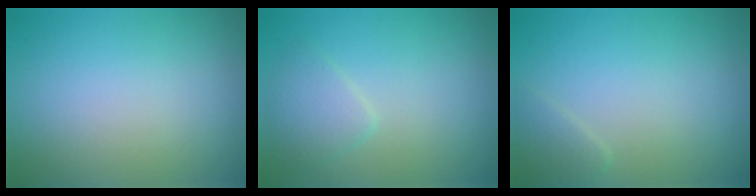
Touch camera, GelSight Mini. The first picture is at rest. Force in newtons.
{"total": 2.0, "press": 2.0, "slide": 0.1}
{"total": 1.2, "press": 1.2, "slide": 0.0}